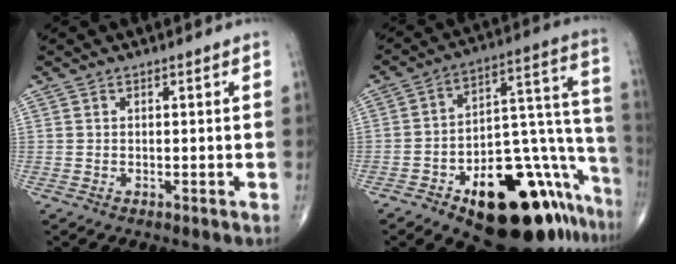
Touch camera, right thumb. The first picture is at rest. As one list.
[{"total": 28.0, "force": [-14.6, 12.3, 20.6], "torque": [-0.190, 0.111, -0.206]}]